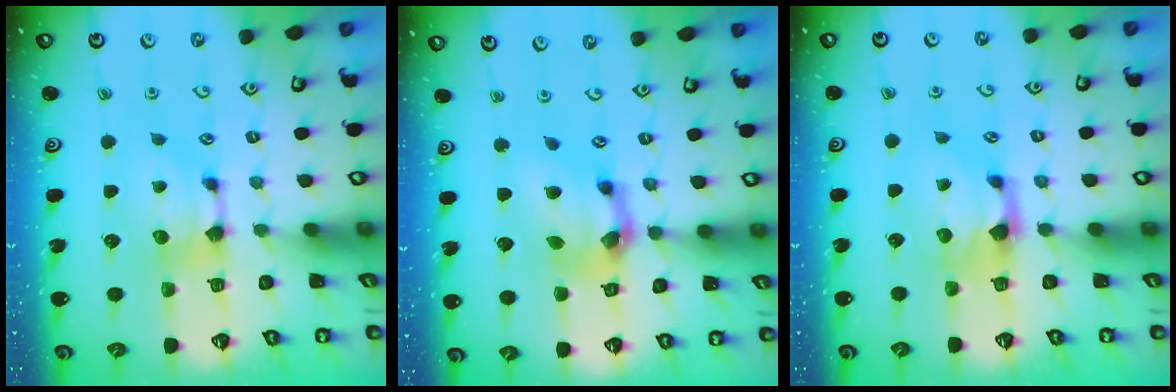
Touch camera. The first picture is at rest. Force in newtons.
{"total": 5.9, "press": 5.5, "slide": 2.1}
{"total": 1.6, "press": 0.9, "slide": 1.3}